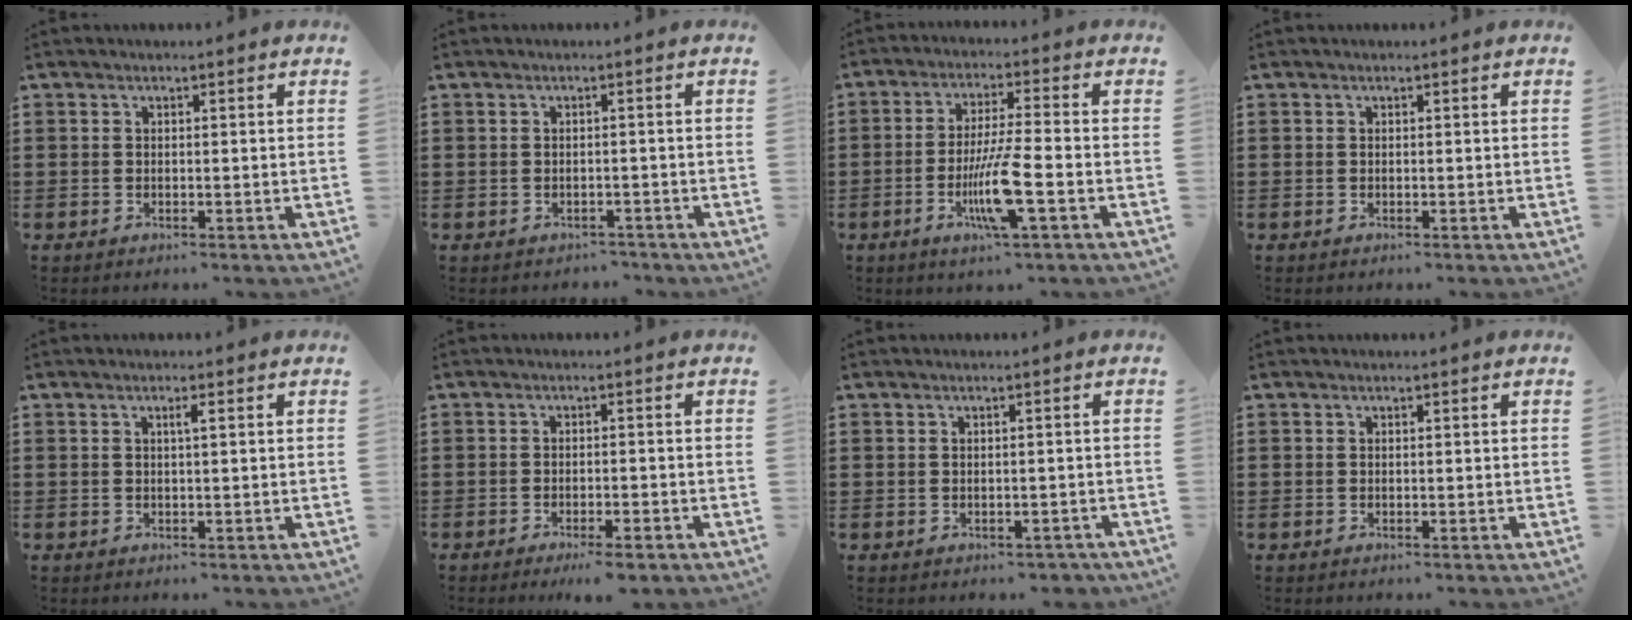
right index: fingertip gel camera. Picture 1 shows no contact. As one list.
[{"total": 1.2, "force": [-1.1, 0.6, 0.0], "torque": [-0.004, 0.003, -0.024]}, {"total": 8.7, "force": [-3.1, 0.6, 8.1], "torque": [-0.161, -0.015, -0.061]}, {"total": 0.0}, {"total": 1.1, "force": [0.3, -0.1, 1.1], "torque": [-0.020, -0.001, 0.005]}, {"total": 2.3, "force": [-1.9, -0.1, 1.3], "torque": [-0.023, 0.001, -0.035]}, {"total": 1.1, "force": [-0.8, 0.8, 0.1], "torque": [-0.006, 0.002, -0.017]}, {"total": 0.0}]